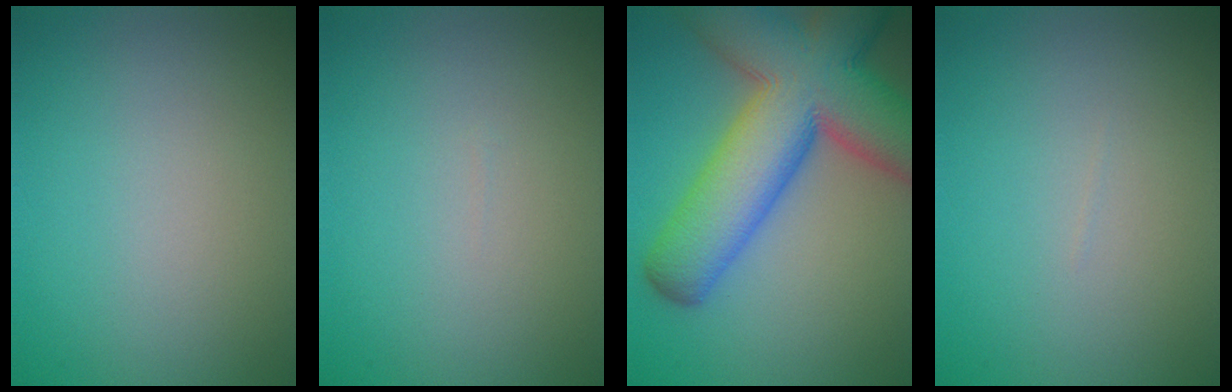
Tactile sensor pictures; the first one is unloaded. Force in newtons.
{"total": 0.0}
{"total": 14.1, "press": 14.1, "slide": 0.7}
{"total": 0.0}